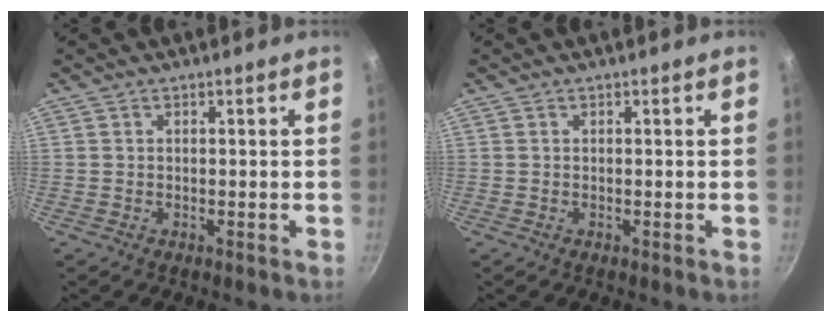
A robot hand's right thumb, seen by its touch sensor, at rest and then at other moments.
{"total": 0.0}